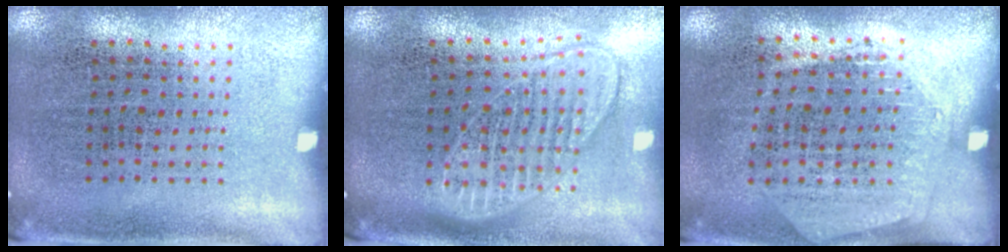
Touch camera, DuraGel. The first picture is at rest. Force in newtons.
{"total": 1.9, "press": 1.6, "slide": 1.1}
{"total": 1.4, "press": 1.2, "slide": 0.6}